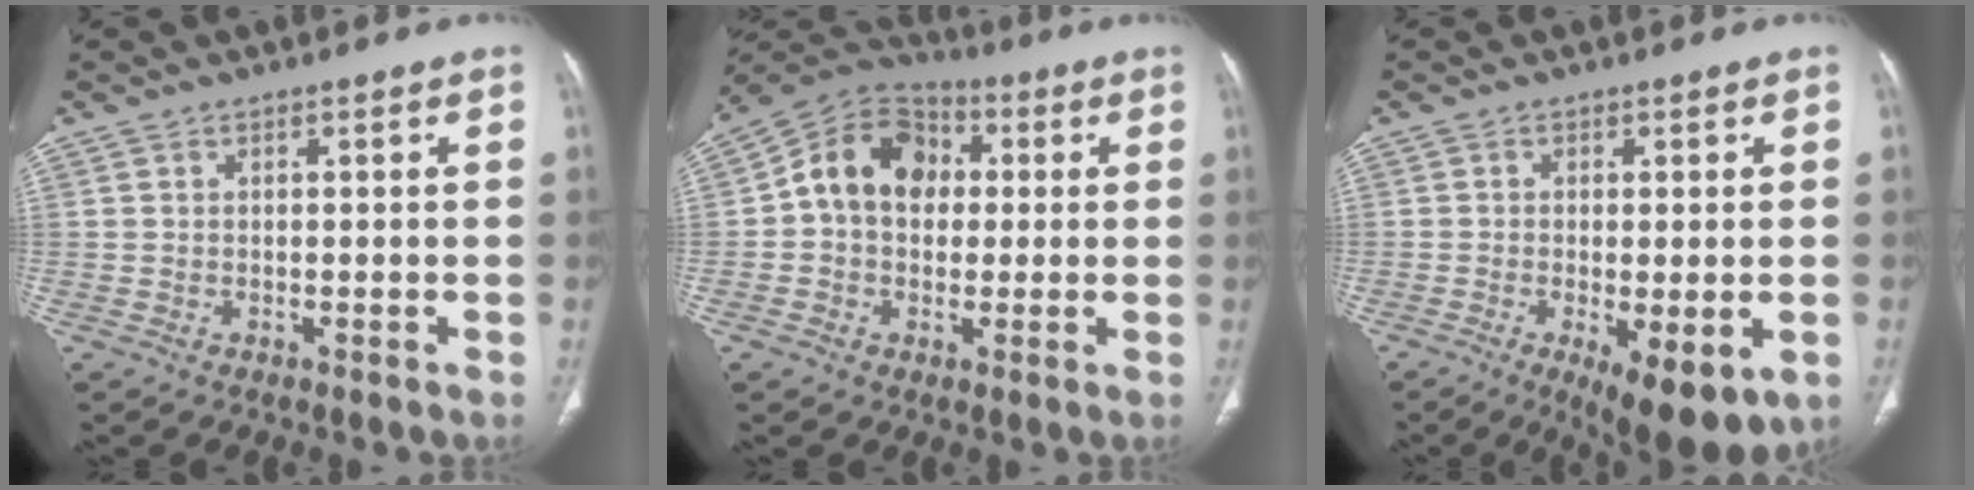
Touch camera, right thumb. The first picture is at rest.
{"total": 13.1, "force": [1.4, 10.2, 8.1], "torque": [-0.112, 0.030, 0.010]}
{"total": 10.8, "force": [-4.1, 4.0, 9.2], "torque": [-0.133, -0.015, -0.053]}